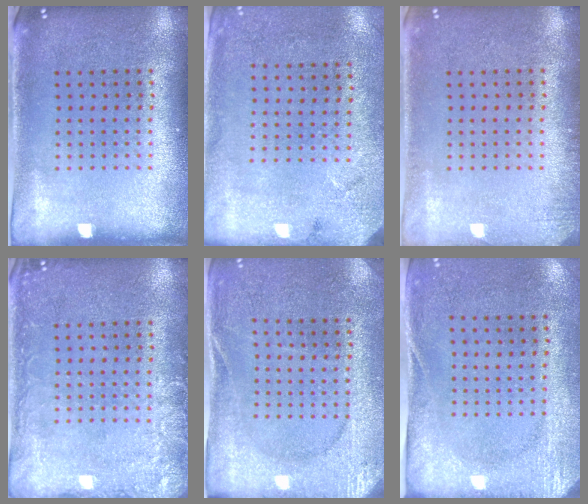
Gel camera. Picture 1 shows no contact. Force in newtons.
{"total": 2.7, "press": 2.2, "slide": 1.6}
{"total": 1.2, "press": 1.2, "slide": 0.2}
{"total": 2.6, "press": 2.6, "slide": 0.3}
{"total": 2.7, "press": 2.6, "slide": 0.4}
{"total": 2.7, "press": 2.1, "slide": 1.7}